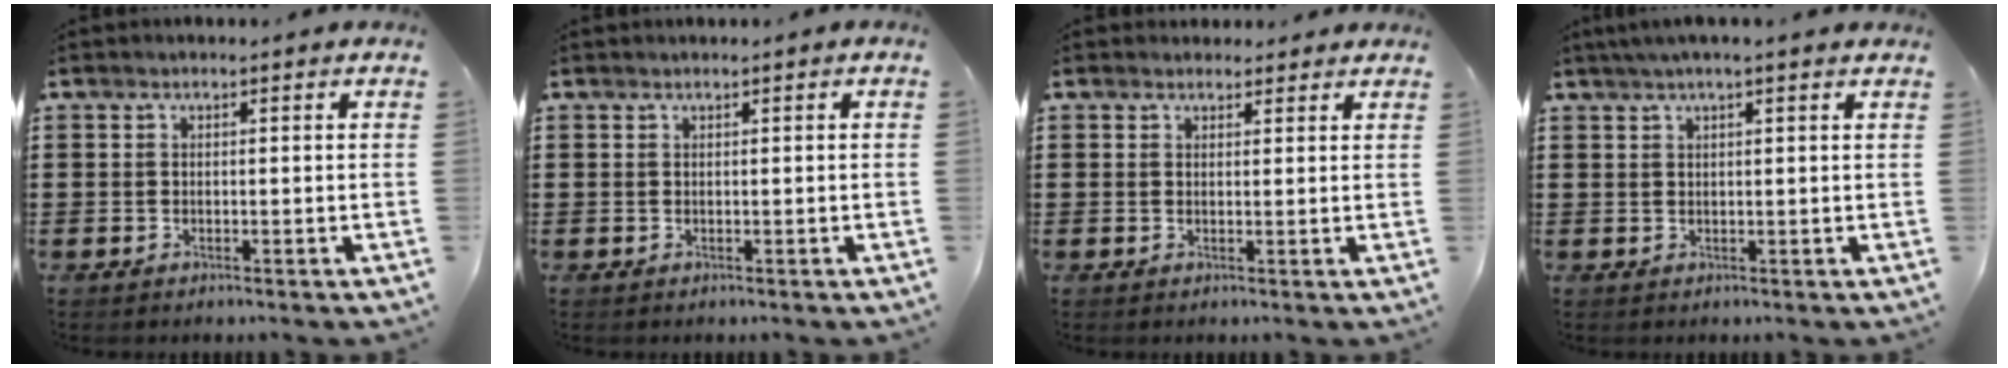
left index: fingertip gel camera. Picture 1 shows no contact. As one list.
[{"total": 0.0}, {"total": 1.6, "force": [1.5, 0.6, 0.1], "torque": [-0.006, 0.004, 0.030]}, {"total": 2.1, "force": [1.5, -0.1, 1.5], "torque": [-0.032, 0.003, 0.027]}]